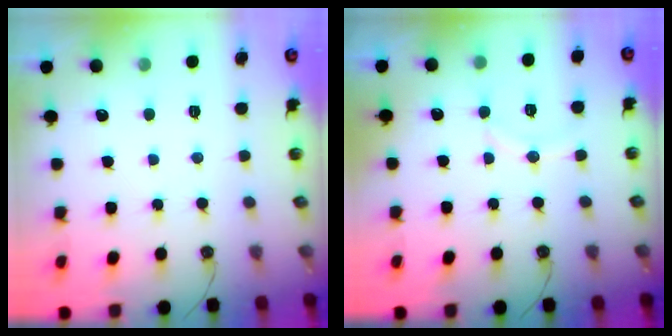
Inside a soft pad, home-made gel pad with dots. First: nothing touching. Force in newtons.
{"total": 7.3, "press": 7.2, "slide": 1.0}